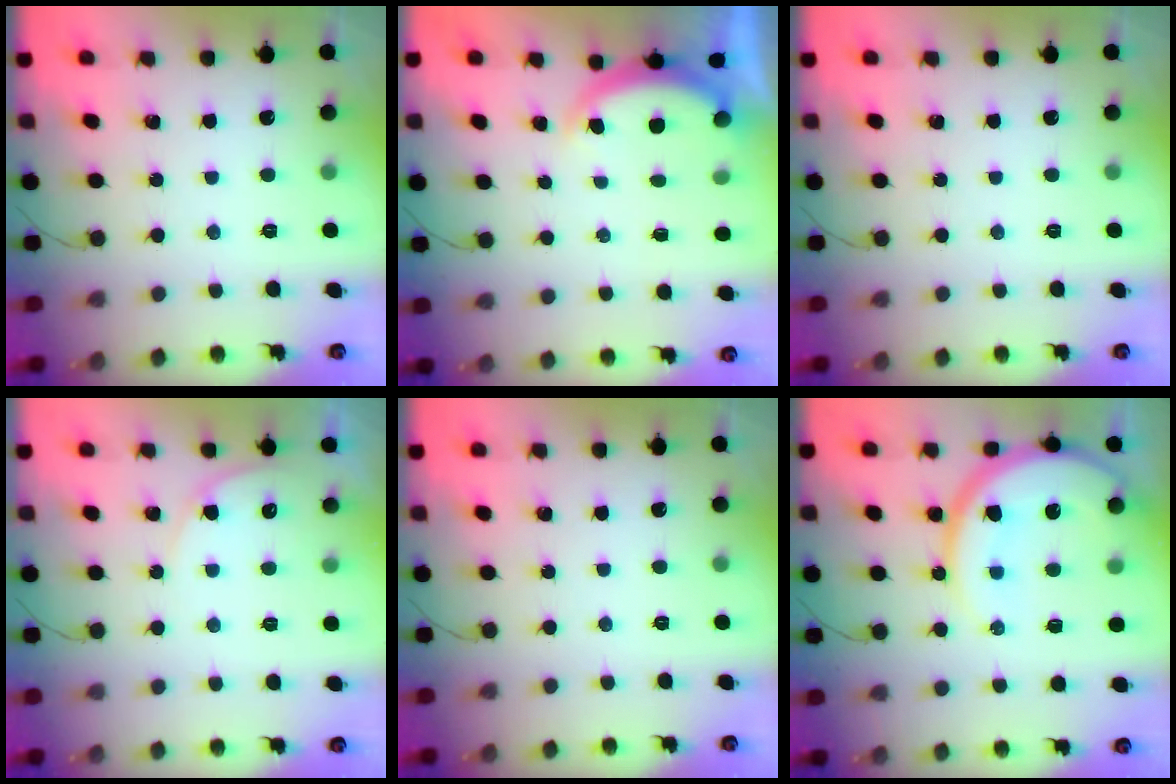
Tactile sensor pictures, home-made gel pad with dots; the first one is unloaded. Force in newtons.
{"total": 3.9, "press": 3.9, "slide": 0.6}
{"total": 0.0}
{"total": 4.6, "press": 4.6, "slide": 0.5}
{"total": 0.0}
{"total": 16.6, "press": 16.5, "slide": 1.8}